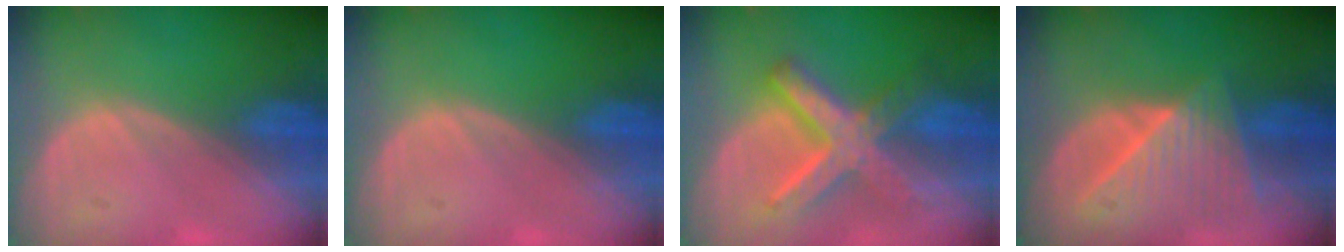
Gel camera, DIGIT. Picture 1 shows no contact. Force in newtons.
{"total": 0.0}
{"total": 8.9, "press": 8.9, "slide": 0.7}
{"total": 8.3, "press": 7.6, "slide": 3.5}